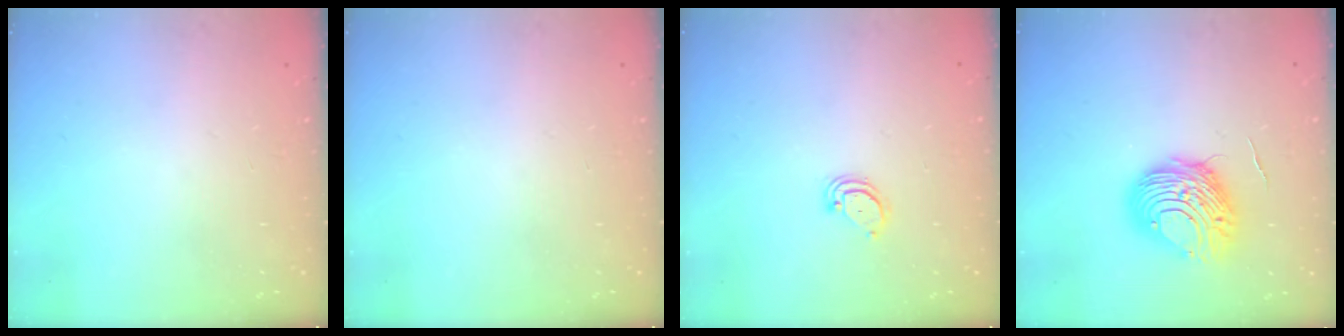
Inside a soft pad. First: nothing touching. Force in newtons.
{"total": 0.0}
{"total": 3.0, "press": 3.0, "slide": 0.2}
{"total": 9.6, "press": 9.6, "slide": 0.8}